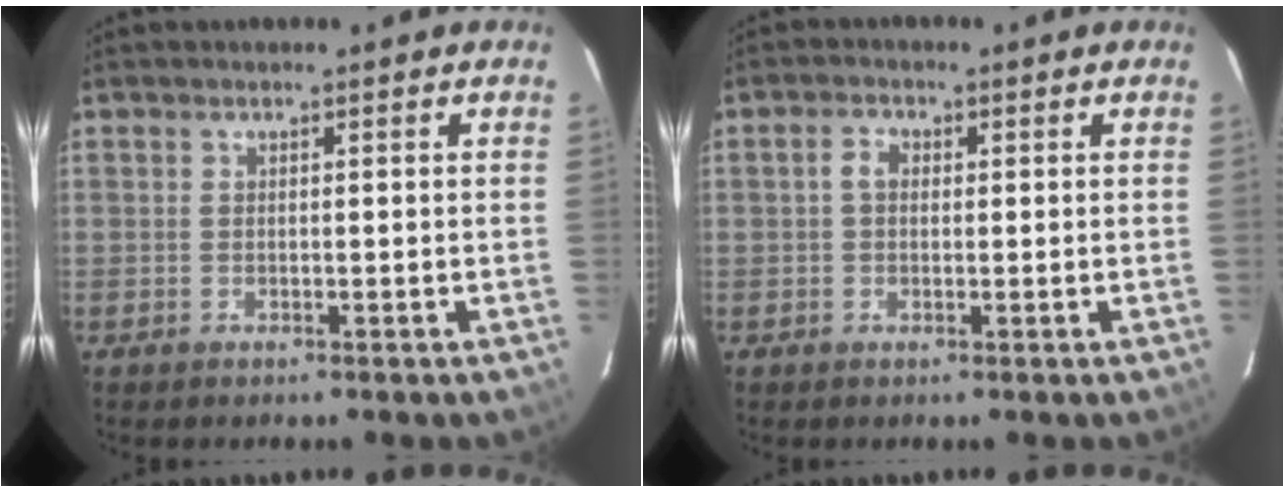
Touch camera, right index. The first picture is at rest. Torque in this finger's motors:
{"motor_torque": [0.11, -0.06, 0.11, 0.03]}